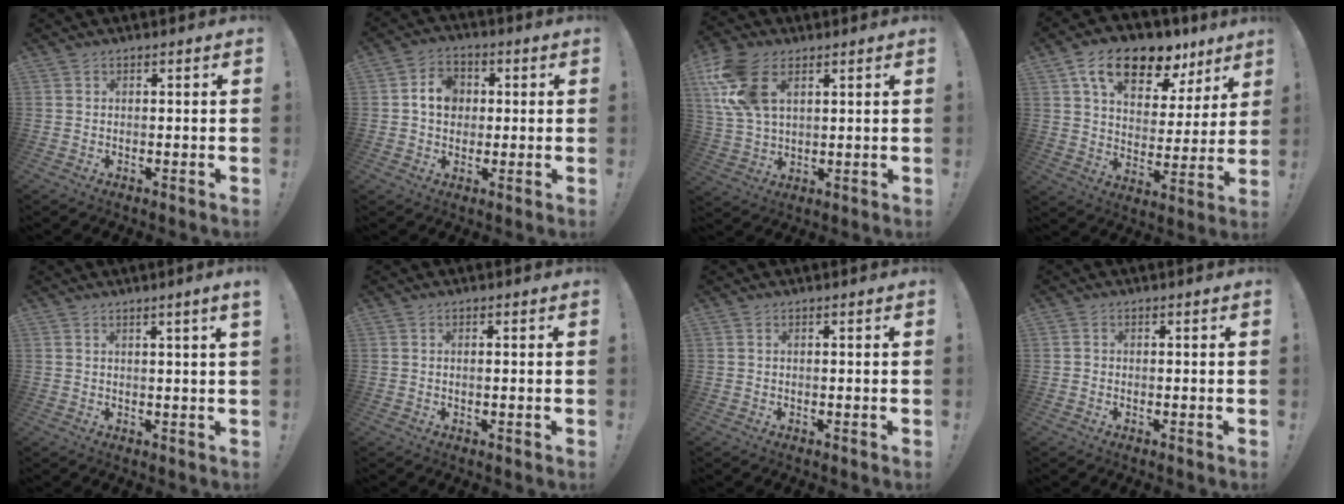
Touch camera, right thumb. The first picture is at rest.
{"total": 8.7, "force": [1.2, 7.2, 4.7], "torque": [-0.071, 0.013, 0.026]}
{"total": 14.8, "force": [6.0, 9.0, 10.1], "torque": [-0.208, -0.006, 0.115]}
{"total": 17.0, "force": [10.4, 9.0, 9.9], "torque": [-0.155, -0.056, 0.183]}
{"total": 2.4, "force": [1.3, -0.6, 1.9], "torque": [-0.031, -0.005, 0.020]}
{"total": 0.6, "force": [0.0, -0.1, 0.6], "torque": [-0.007, -0.002, -0.001]}
{"total": 0.0}
{"total": 0.8, "force": [-0.5, 0.6, 0.3], "torque": [-0.005, 0.003, -0.008]}